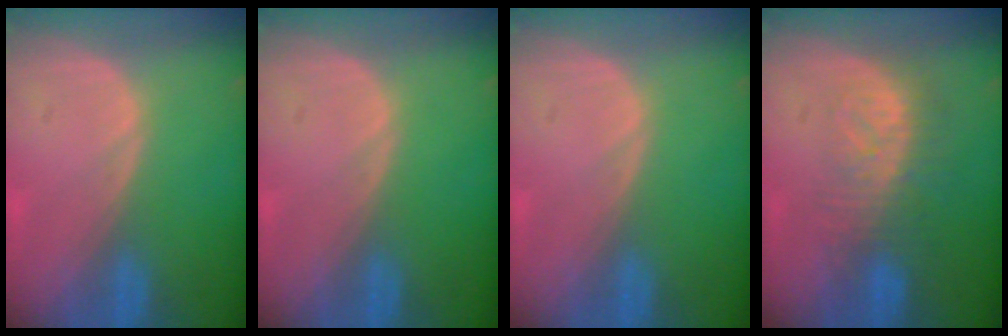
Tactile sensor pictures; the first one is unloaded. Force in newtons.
{"total": 0.0}
{"total": 0.0}
{"total": 8.3, "press": 7.2, "slide": 4.1}